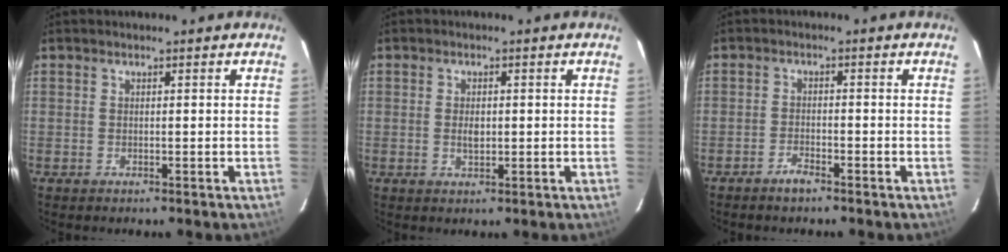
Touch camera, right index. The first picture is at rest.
{"total": 2.3, "force": [-0.2, 1.4, 1.8], "torque": [-0.031, -0.002, -0.001]}
{"total": 2.4, "force": [-2.1, 0.6, 1.0], "torque": [-0.028, 0.001, -0.041]}